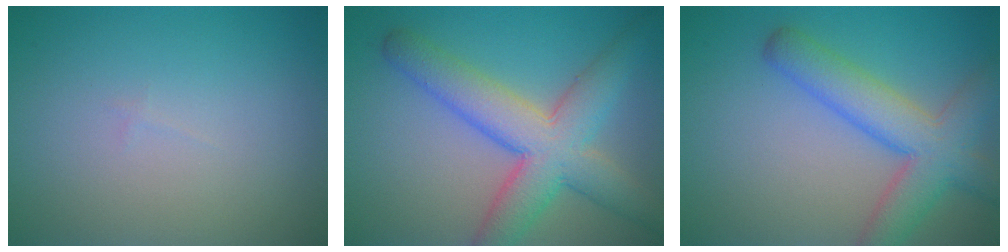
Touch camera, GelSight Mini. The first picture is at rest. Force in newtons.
{"total": 7.7, "press": 7.7, "slide": 0.3}
{"total": 6.5, "press": 6.4, "slide": 0.3}